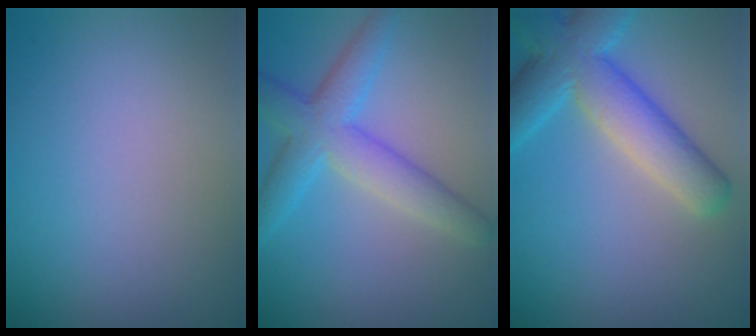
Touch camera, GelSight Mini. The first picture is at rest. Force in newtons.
{"total": 5.3, "press": 5.3, "slide": 0.1}
{"total": 7.3, "press": 7.3, "slide": 0.3}